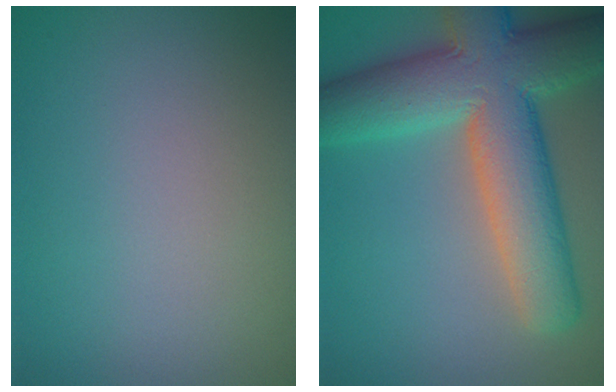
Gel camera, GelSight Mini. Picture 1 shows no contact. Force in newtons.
{"total": 11.8, "press": 11.8, "slide": 0.7}